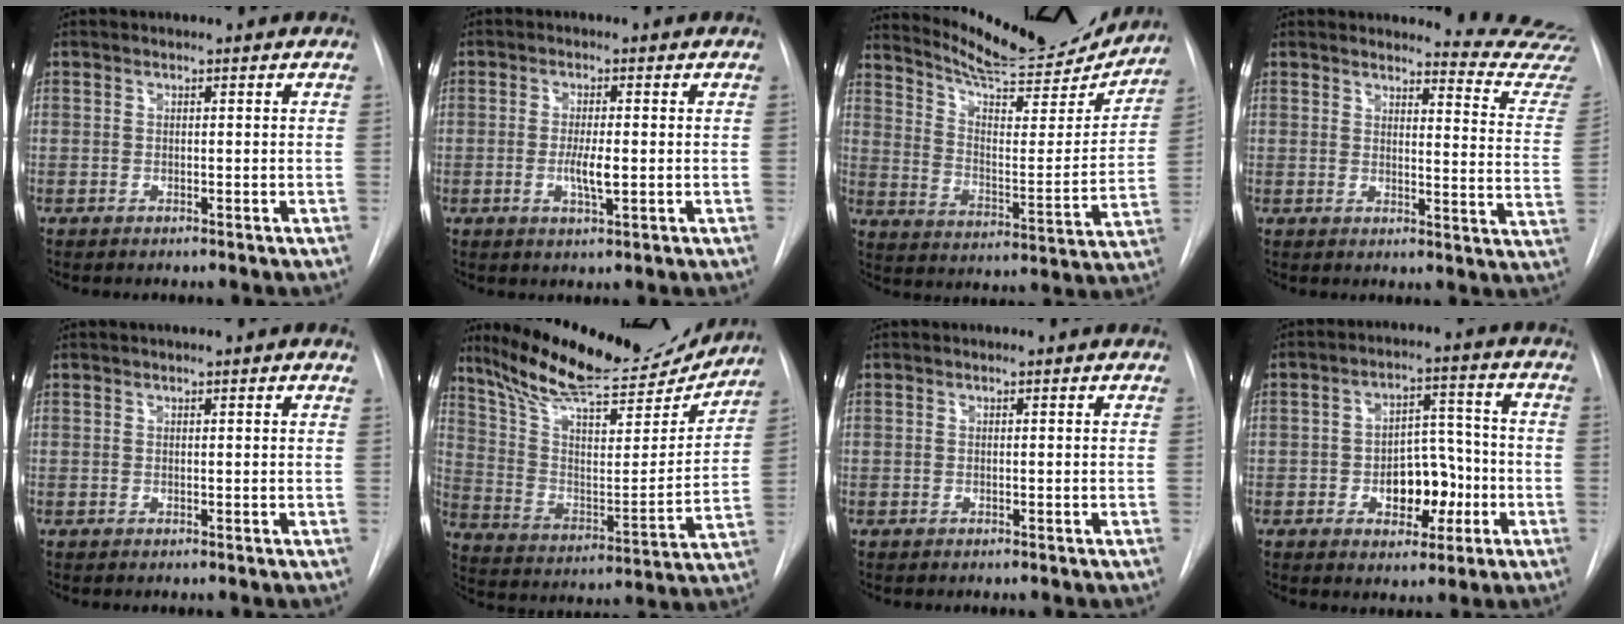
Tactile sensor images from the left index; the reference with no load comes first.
{"total": 3.6, "force": [-0.6, 0.6, 3.5], "torque": [-0.068, -0.005, -0.008]}
{"total": 20.9, "force": [19.6, 2.8, 6.5], "torque": [-0.104, -0.044, 0.277]}
{"total": 12.9, "force": [12.9, -0.9, 0.5], "torque": [0.013, -0.141, 0.116]}
{"total": 1.4, "force": [0.9, -0.1, 1.0], "torque": [-0.015, 0.011, 0.013]}
{"total": 22.8, "force": [20.8, 3.8, 8.6], "torque": [-0.147, -0.028, 0.316]}
{"total": 0.0}
{"total": 8.4, "force": [-2.5, 4.8, 6.4], "torque": [-0.087, 0.024, -0.031]}